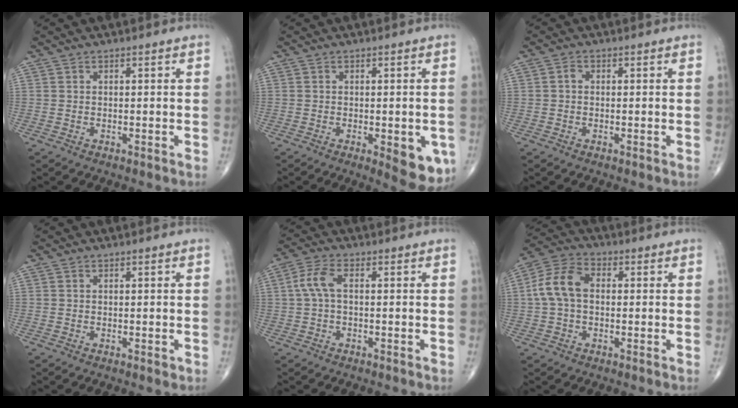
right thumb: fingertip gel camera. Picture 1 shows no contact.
{"total": 8.1, "force": [-2.5, 3.1, 7.1], "torque": [-0.065, -0.011, -0.025]}
{"total": 1.2, "force": [-0.1, 1.0, 0.7], "torque": [-0.007, 0.003, -0.006]}
{"total": 0.6, "force": [-0.1, 0.3, 0.5], "torque": [-0.002, -0.001, -0.003]}
{"total": 4.6, "force": [0.3, 2.0, 4.1], "torque": [-0.102, 0.013, 0.002]}
{"total": 8.7, "force": [0.4, 5.7, 6.6], "torque": [-0.136, 0.029, 0.001]}